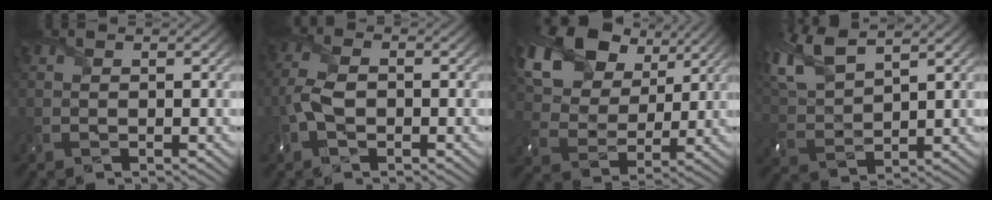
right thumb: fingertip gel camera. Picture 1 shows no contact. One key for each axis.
{"total": 4.9, "fx": -1.3, "fy": 2.9, "fz": 3.8, "tx": -0.105, "ty": 0.004, "tz": -0.033}
{"total": 19.0, "fx": 10.6, "fy": 12.5, "fz": 9.5, "tx": -0.244, "ty": 0.040, "tz": 0.225}
{"total": 8.7, "fx": 6.2, "fy": 2.7, "fz": 5.4, "tx": -0.143, "ty": 0.020, "tz": 0.128}